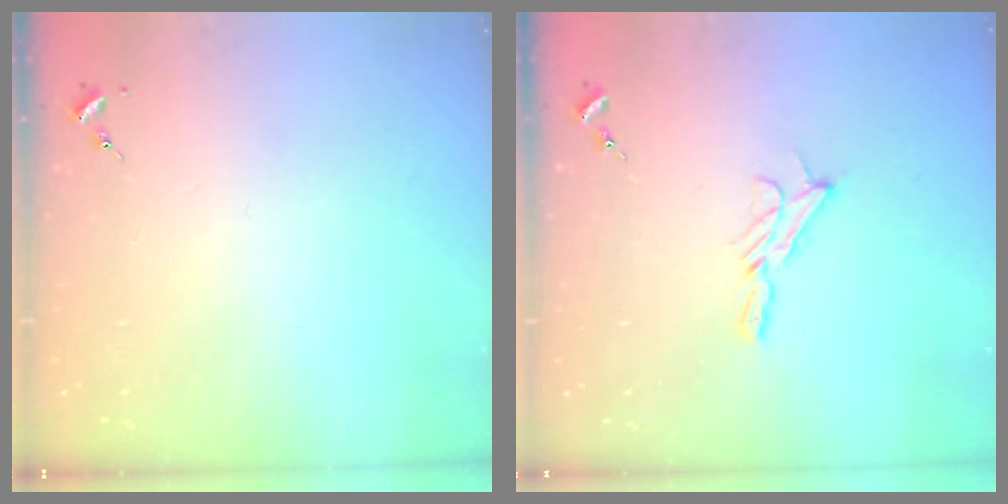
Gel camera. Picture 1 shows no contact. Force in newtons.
{"total": 7.9, "press": 7.9, "slide": 0.2}